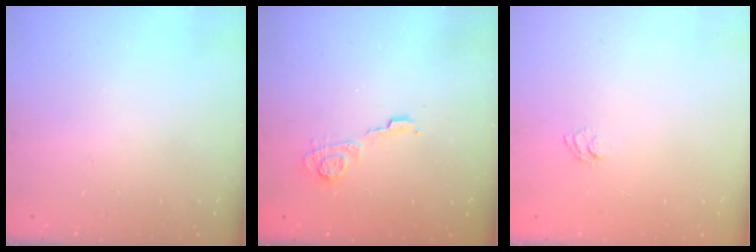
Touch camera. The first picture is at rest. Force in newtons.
{"total": 4.9, "press": 4.9, "slide": 0.3}
{"total": 3.7, "press": 3.5, "slide": 1.3}